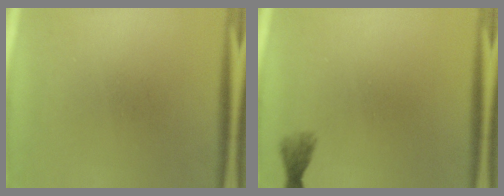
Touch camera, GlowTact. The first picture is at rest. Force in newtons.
{"total": 1.5}